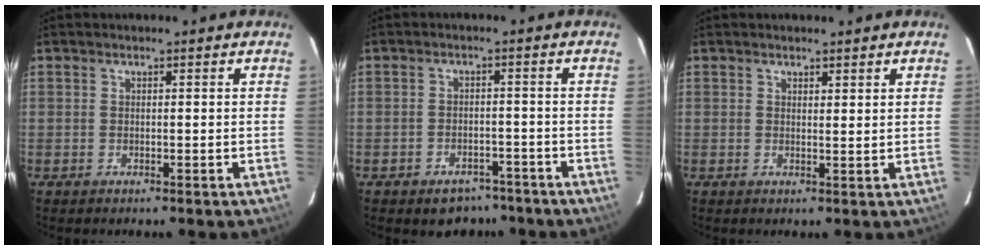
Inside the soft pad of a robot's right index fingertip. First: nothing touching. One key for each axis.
{"total": 4.9, "fx": -3.8, "fy": 2.9, "fz": 1.3, "tx": -0.014, "ty": 0.009, "tz": -0.049}
{"total": 1.4, "fx": 1.3, "fy": 0.2, "fz": 0.5, "tx": -0.008, "ty": -0.006, "tz": 0.018}